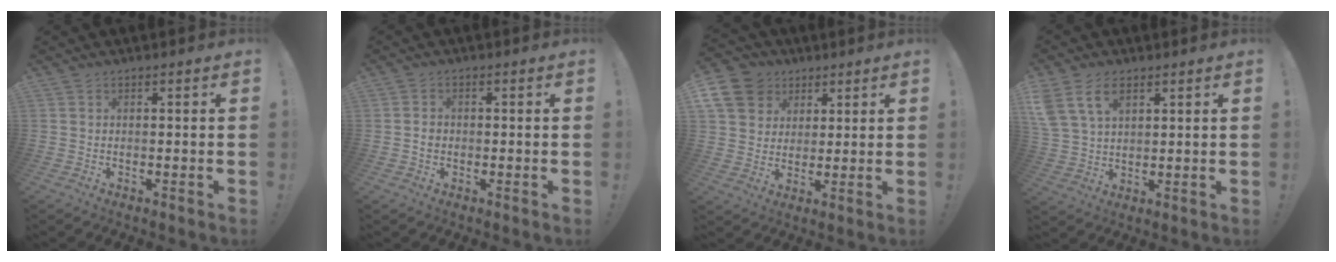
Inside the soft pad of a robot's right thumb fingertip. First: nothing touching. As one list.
[{"total": 1.5, "force": [-0.5, 1.2, 0.7], "torque": [-0.010, 0.004, -0.009]}, {"total": 12.9, "force": [5.2, 10.7, 5.0], "torque": [-0.077, -0.028, 0.105]}, {"total": 9.8, "force": [4.8, 6.2, 5.8], "torque": [-0.114, -0.012, 0.094]}]